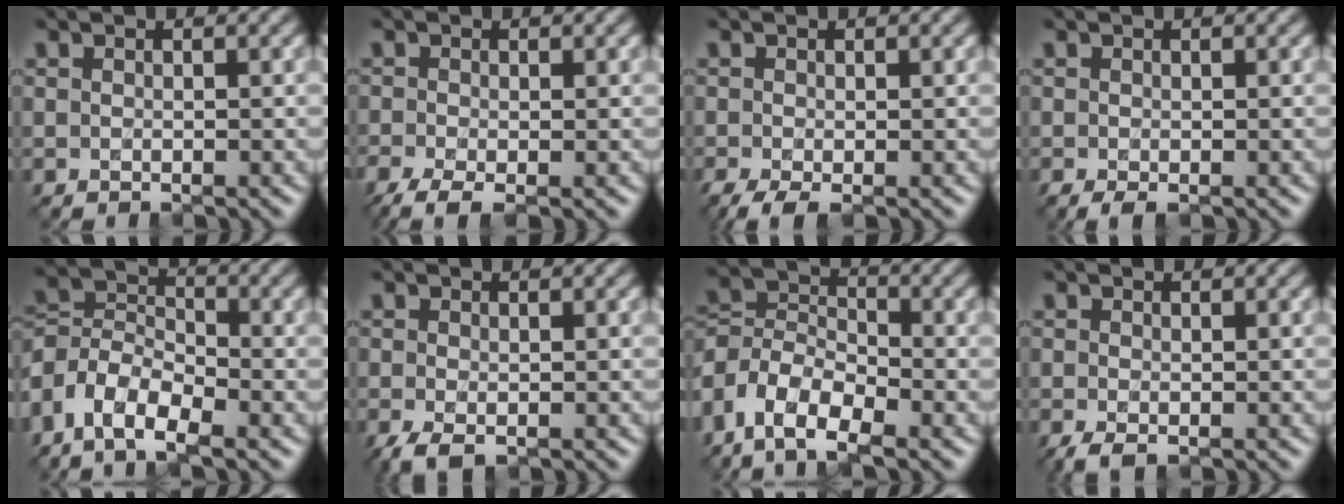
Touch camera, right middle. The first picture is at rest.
{"total": 3.0, "force": [-1.9, 0.8, 2.2], "torque": [-0.052, -0.009, -0.039]}
{"total": 2.4, "force": [-1.4, 0.6, 1.8], "torque": [-0.039, -0.008, -0.026]}
{"total": 1.1, "force": [-0.5, 0.2, 1.0], "torque": [-0.018, -0.006, -0.006]}
{"total": 6.3, "force": [-4.3, 3.2, 3.4], "torque": [-0.066, -0.003, -0.090]}
{"total": 2.3, "force": [-1.4, 0.9, 1.6], "torque": [-0.038, -0.010, -0.024]}
{"total": 7.5, "force": [-5.1, 3.8, 4.0], "torque": [-0.075, -0.002, -0.102]}
{"total": 1.6, "force": [-1.0, 0.5, 1.2], "torque": [-0.029, -0.007, -0.017]}